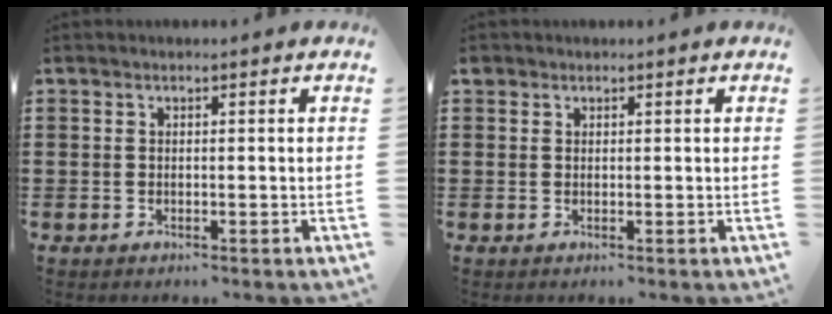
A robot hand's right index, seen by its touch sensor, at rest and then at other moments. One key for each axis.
{"total": 0.8, "fx": 0.5, "fy": 0.7, "fz": 0.1, "tx": -0.004, "ty": 0.003, "tz": 0.009}